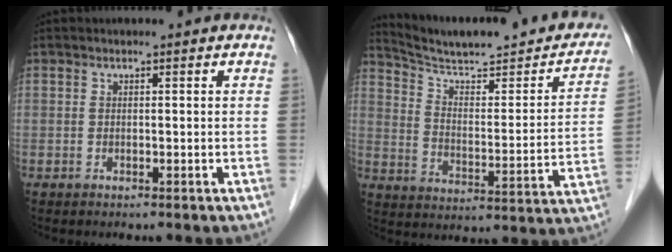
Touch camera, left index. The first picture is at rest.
{"total": 22.7, "force": [19.7, 3.3, 10.7], "torque": [-0.151, -0.024, 0.272]}